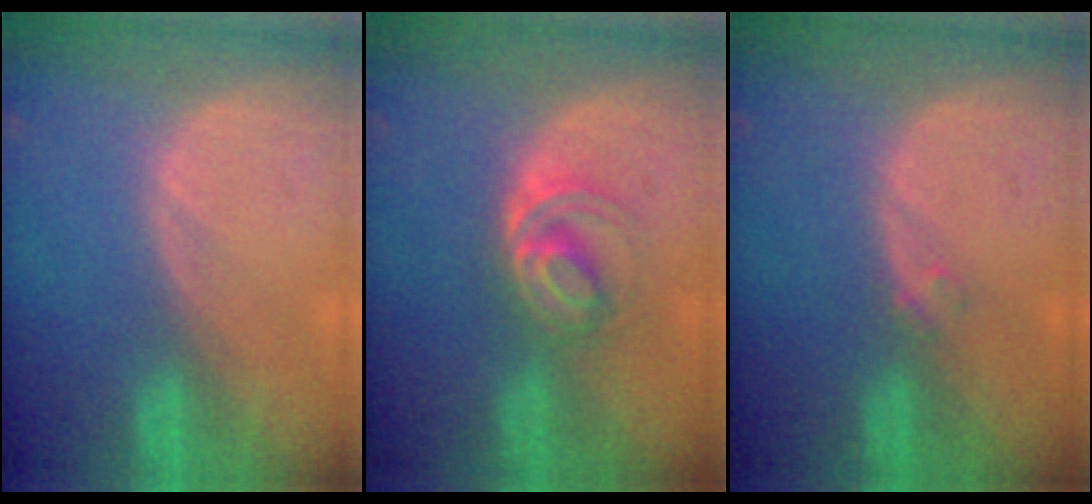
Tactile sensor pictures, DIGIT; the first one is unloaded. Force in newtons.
{"total": 5.2, "press": 5.0, "slide": 1.2}
{"total": 1.2, "press": 1.1, "slide": 0.6}